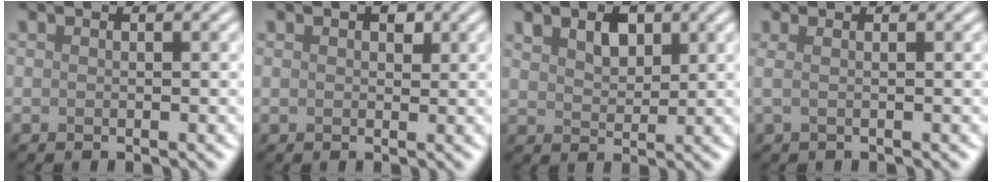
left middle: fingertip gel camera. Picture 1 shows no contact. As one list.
[{"total": 0.7, "force": [0.5, -0.2, -0.4], "torque": [-0.009, 0.012, 0.022]}, {"total": 1.8, "force": [1.7, 0.7, 0.4], "torque": [-0.026, 0.019, 0.044]}, {"total": 1.0, "force": [0.2, 0.3, 0.9], "torque": [-0.018, 0.011, -0.012]}]